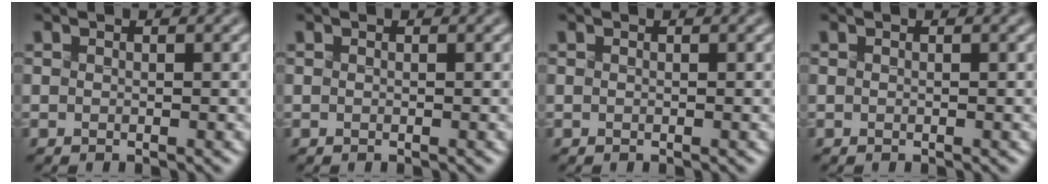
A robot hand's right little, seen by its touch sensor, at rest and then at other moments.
{"total": 0.0}
{"total": 0.0}
{"total": 0.0}